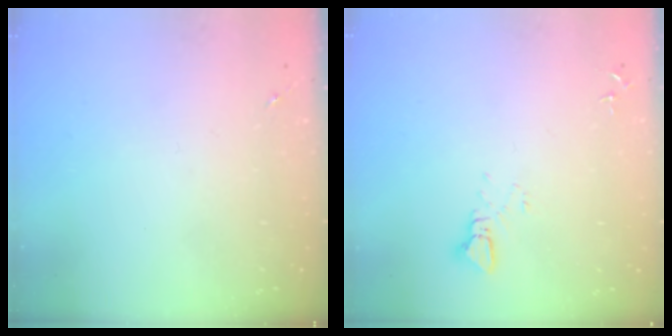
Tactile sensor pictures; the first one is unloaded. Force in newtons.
{"total": 2.5, "press": 2.5, "slide": 0.1}